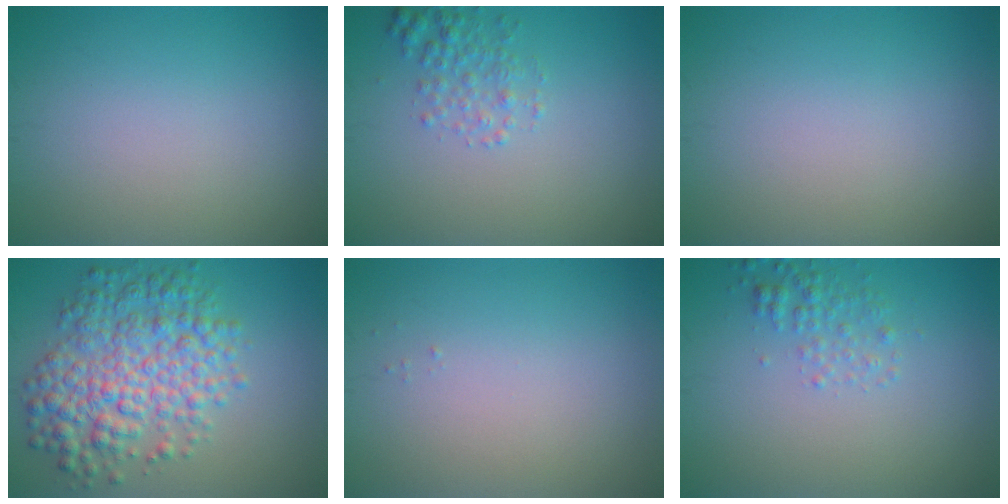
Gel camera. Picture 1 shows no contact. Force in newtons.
{"total": 2.0, "press": 2.0, "slide": 0.1}
{"total": 0.0}
{"total": 7.4, "press": 7.4, "slide": 0.2}
{"total": 0.0}
{"total": 1.8, "press": 1.8, "slide": 0.1}